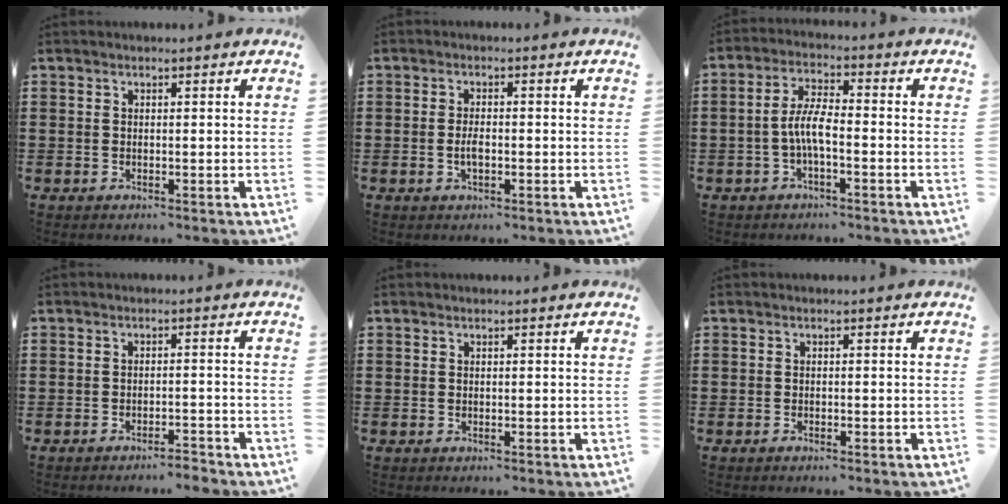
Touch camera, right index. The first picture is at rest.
{"total": 2.4, "force": [-0.5, 1.0, 2.2], "torque": [-0.049, -0.001, -0.012]}
{"total": 5.5, "force": [-1.5, 1.5, 5.1], "torque": [-0.117, -0.002, -0.037]}
{"total": 2.4, "force": [-2.3, -0.1, 0.6], "torque": [-0.013, 0.001, -0.047]}
{"total": 0.0}
{"total": 0.6, "force": [-0.6, 0.1, 0.1], "torque": [-0.003, -0.001, -0.012]}